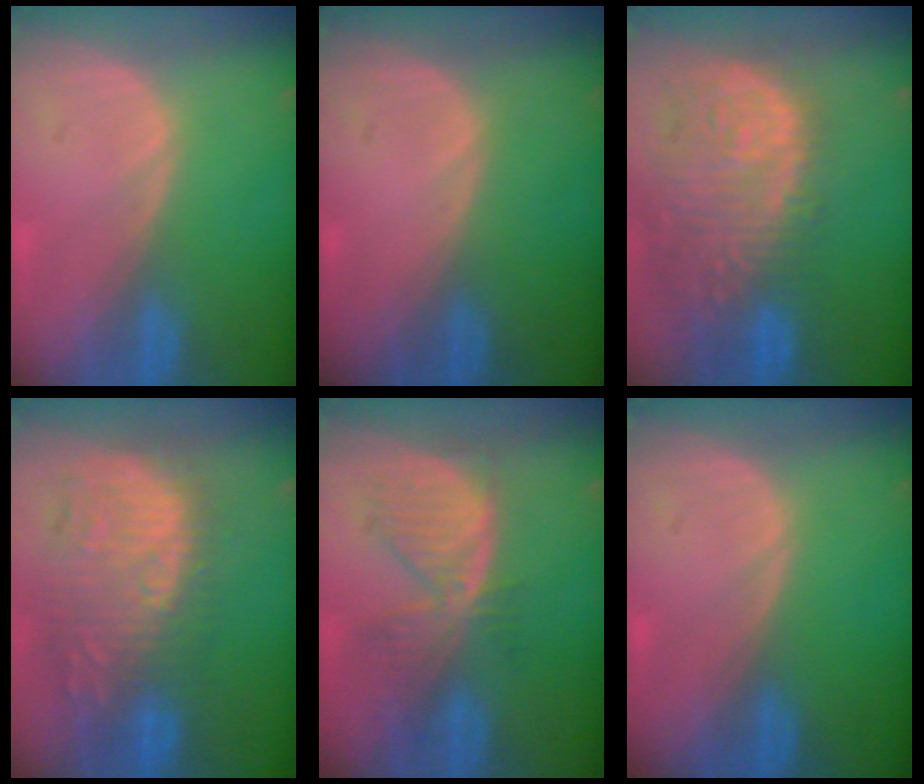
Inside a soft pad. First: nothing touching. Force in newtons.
{"total": 0.0}
{"total": 14.5, "press": 11.9, "slide": 8.2}
{"total": 11.8, "press": 11.2, "slide": 3.9}
{"total": 7.2, "press": 6.5, "slide": 3.1}
{"total": 0.0}